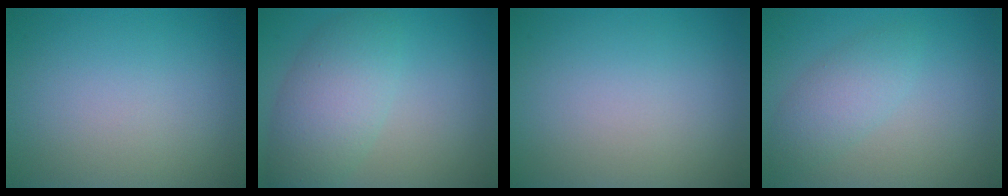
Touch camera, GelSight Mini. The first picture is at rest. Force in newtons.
{"total": 5.2, "press": 5.2, "slide": 0.2}
{"total": 0.0}
{"total": 2.7, "press": 2.7, "slide": 0.1}